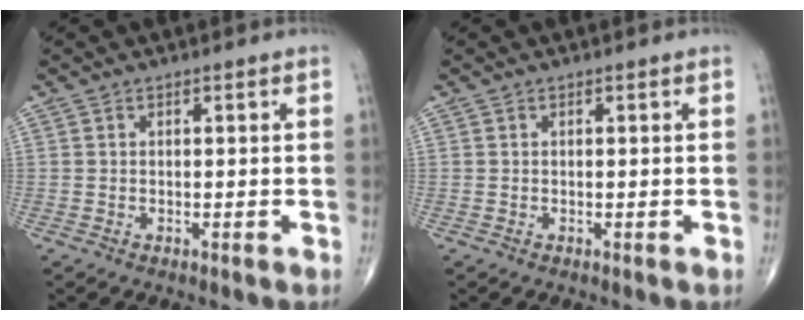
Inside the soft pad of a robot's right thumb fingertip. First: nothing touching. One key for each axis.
{"total": 0.0}